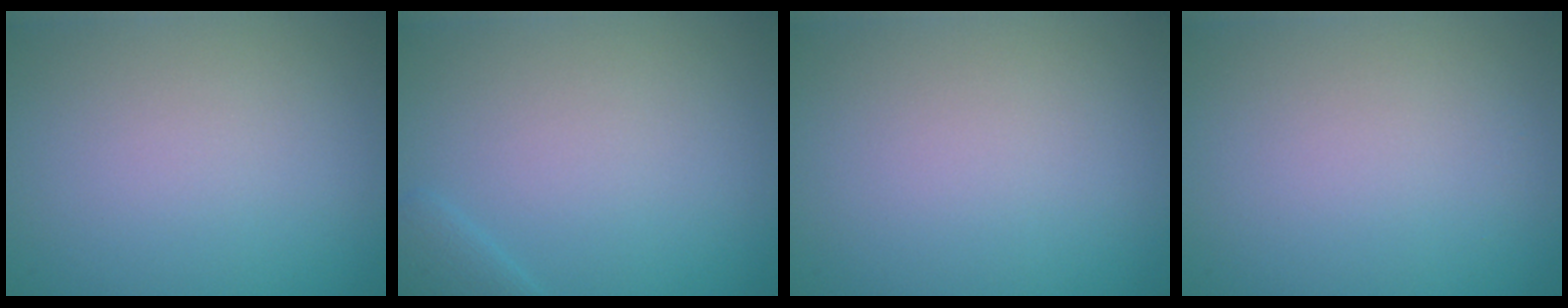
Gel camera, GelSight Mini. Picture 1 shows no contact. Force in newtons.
{"total": 1.4, "press": 1.4, "slide": 0.1}
{"total": 0.0}
{"total": 0.0}